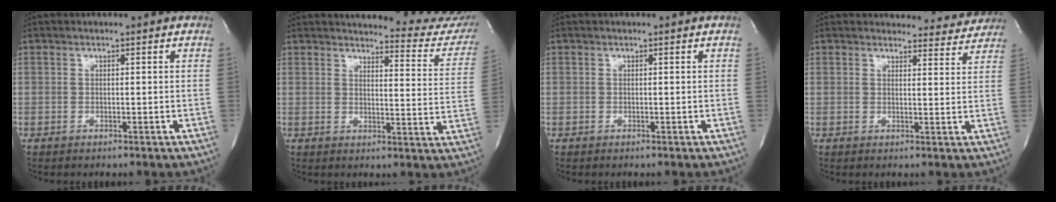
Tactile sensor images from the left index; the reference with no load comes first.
{"total": 15.9, "force": [15.5, 2.2, 2.9], "torque": [-0.012, -0.104, 0.145]}
{"total": 0.0}
{"total": 7.1, "force": [6.8, 2.0, -0.5], "torque": [0.032, -0.016, 0.056]}